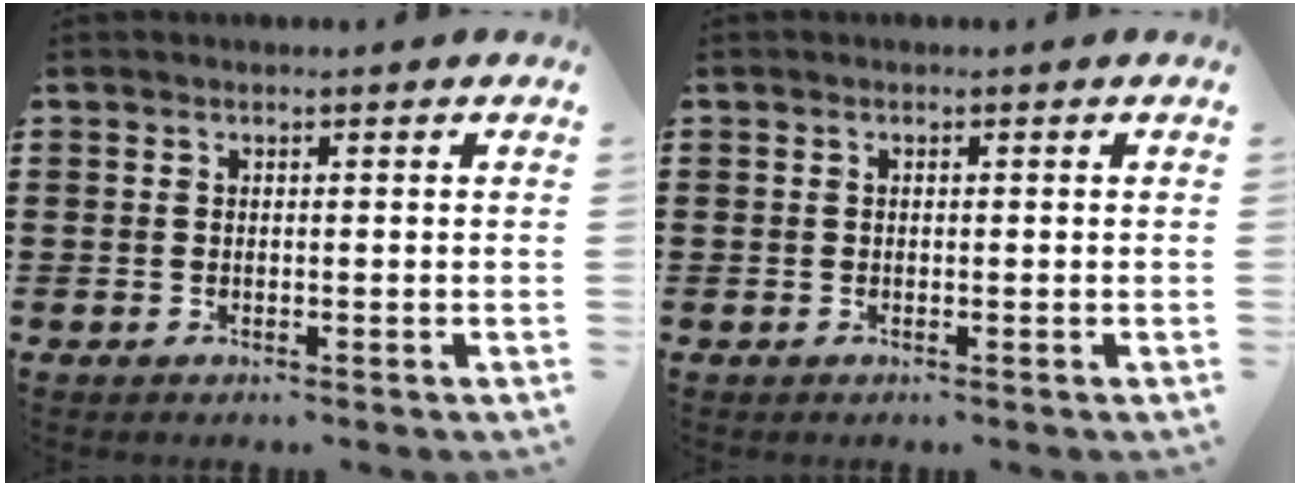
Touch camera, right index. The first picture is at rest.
{"total": 0.0}